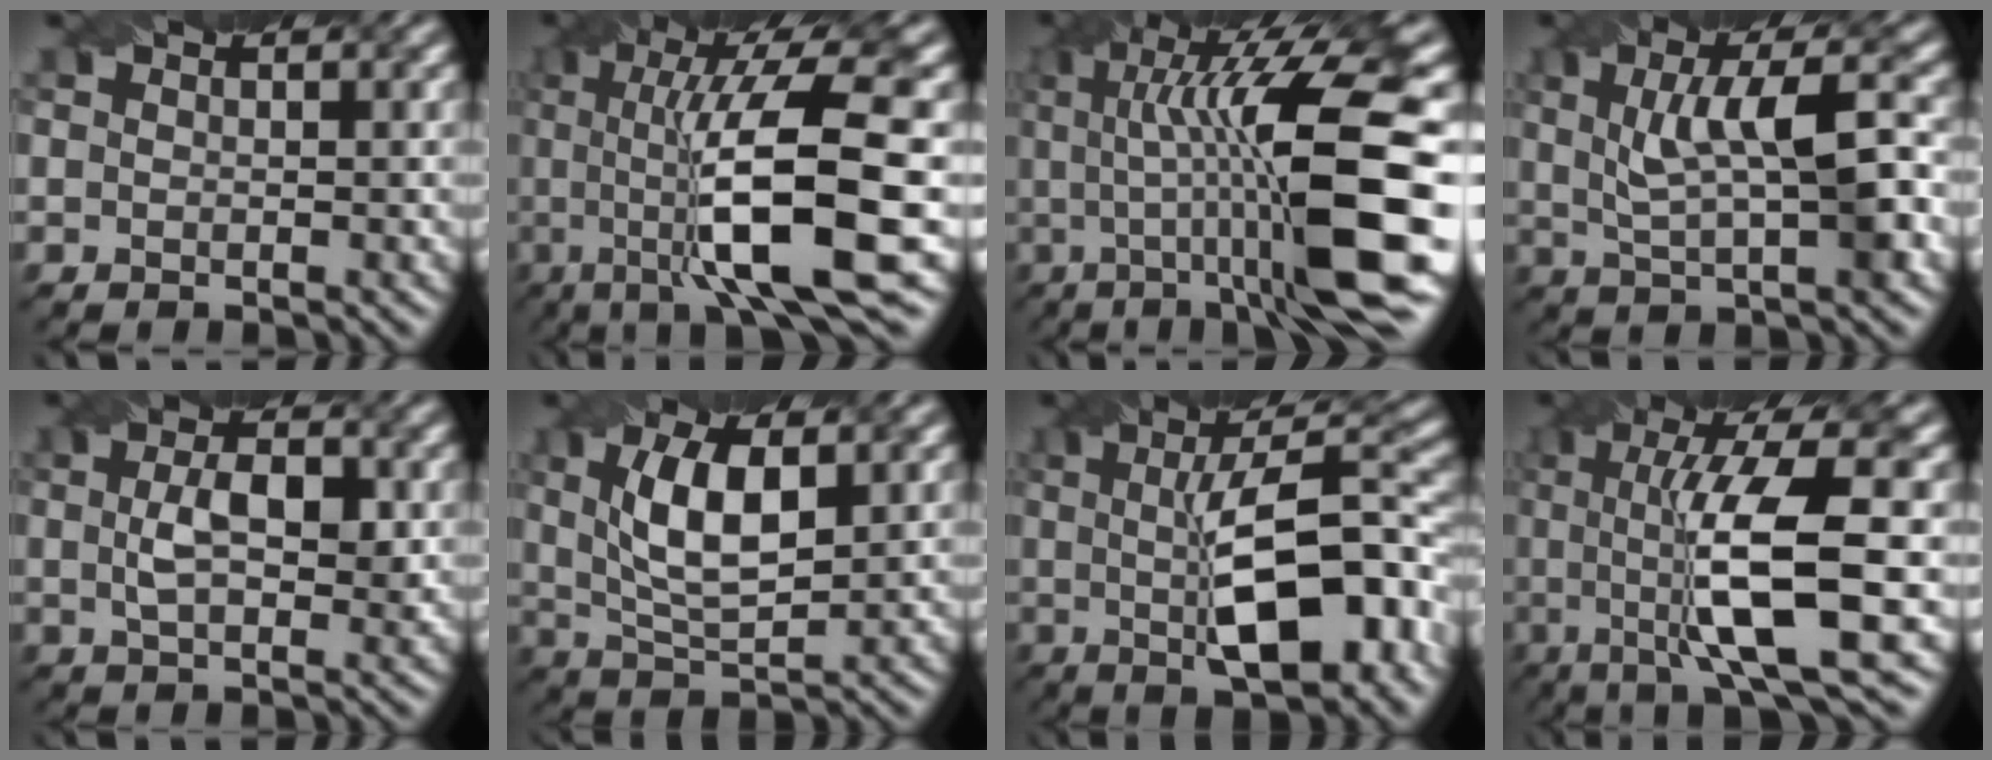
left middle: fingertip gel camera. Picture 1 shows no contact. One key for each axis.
{"total": 13.2, "fx": -1.0, "fy": 3.0, "fz": 12.8, "tx": -0.192, "ty": 0.003, "tz": -0.022}
{"total": 14.7, "fx": -0.4, "fy": 3.0, "fz": 14.4, "tx": -0.210, "ty": 0.014, "tz": -0.005}
{"total": 7.5, "fx": 1.4, "fy": 2.1, "fz": 7.0, "tx": -0.115, "ty": 0.010, "tz": 0.024}
{"total": 4.5, "fx": 0.5, "fy": 2.3, "fz": 3.9, "tx": -0.074, "ty": 0.003, "tz": 0.007}
{"total": 6.7, "fx": 1.6, "fy": 2.7, "fz": 6.0, "tx": -0.116, "ty": 0.005, "tz": 0.032}
{"total": 11.1, "fx": -0.8, "fy": 3.5, "fz": 10.5, "tx": -0.149, "ty": 0.005, "tz": -0.012}
{"total": 11.6, "fx": -0.4, "fy": 2.8, "fz": 11.3, "tx": -0.183, "ty": 0.003, "tz": -0.005}